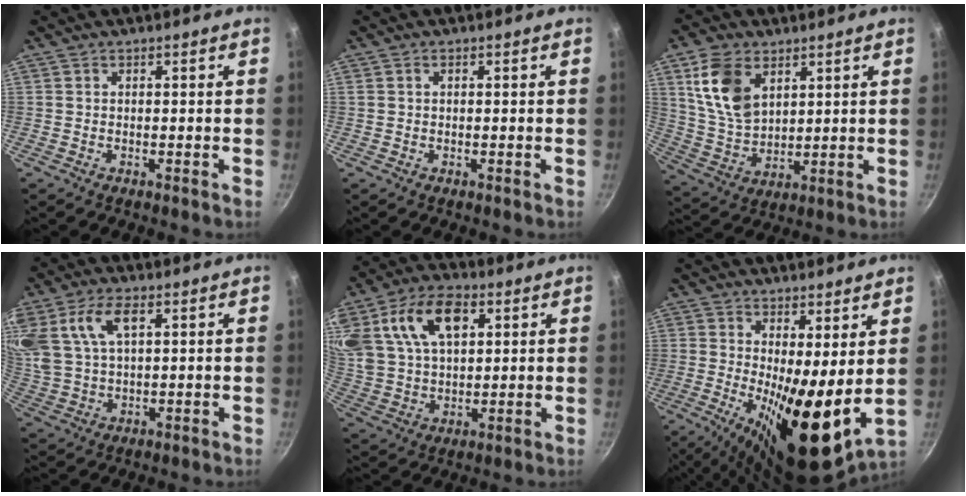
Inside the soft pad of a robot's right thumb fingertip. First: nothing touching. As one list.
[{"total": 0.9, "force": [0.3, 0.5, 0.6], "torque": [-0.010, 0.004, 0.005]}, {"total": 12.5, "force": [5.3, 7.8, 8.2], "torque": [-0.142, -0.025, 0.113]}, {"total": 12.1, "force": [4.6, 6.4, 9.2], "torque": [-0.182, 0.004, 0.093]}, {"total": 18.4, "force": [6.8, 11.4, 12.8], "torque": [-0.229, 0.002, 0.125]}, {"total": 15.2, "force": [1.4, 4.9, 14.4], "torque": [-0.210, -0.042, 0.027]}]